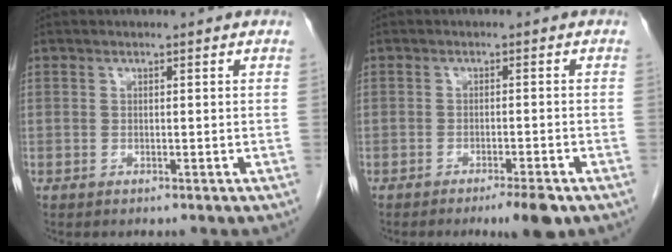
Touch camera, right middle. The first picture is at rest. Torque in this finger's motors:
{"motor_torque": [0.40, -0.20, 0.11, 0.03]}